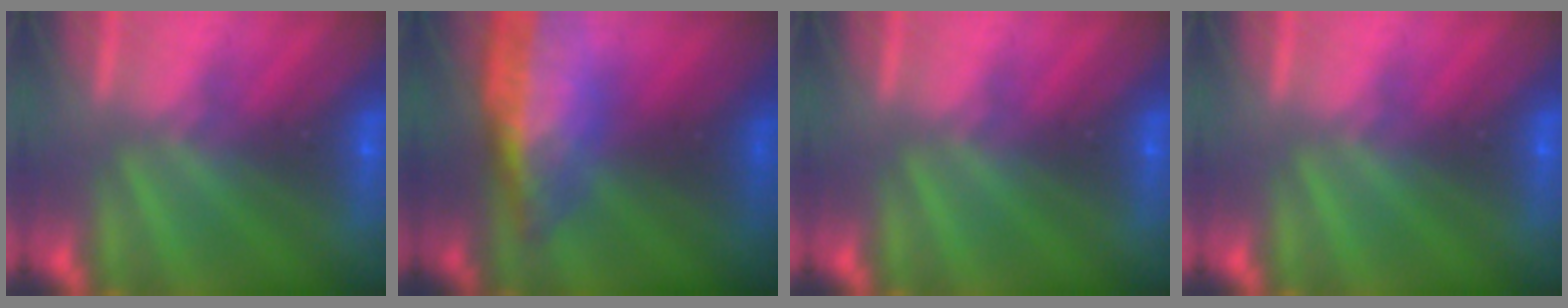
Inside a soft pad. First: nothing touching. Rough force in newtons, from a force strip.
{"total": 9.1}
{"total": 0.0}
{"total": 0.0}